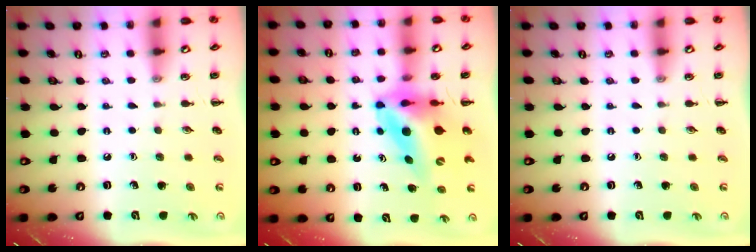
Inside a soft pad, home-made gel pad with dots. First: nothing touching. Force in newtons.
{"total": 9.7, "press": 9.2, "slide": 3.0}
{"total": 0.0}